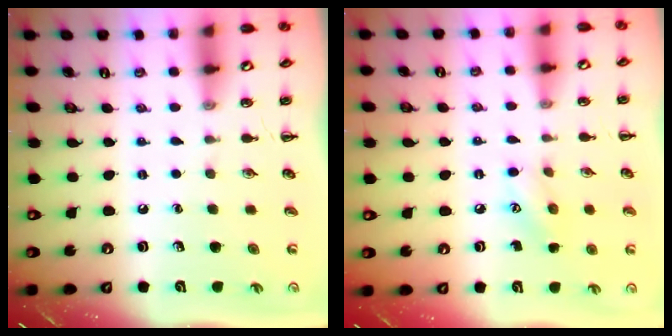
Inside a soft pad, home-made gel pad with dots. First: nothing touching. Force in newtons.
{"total": 7.3, "press": 7.2, "slide": 1.1}